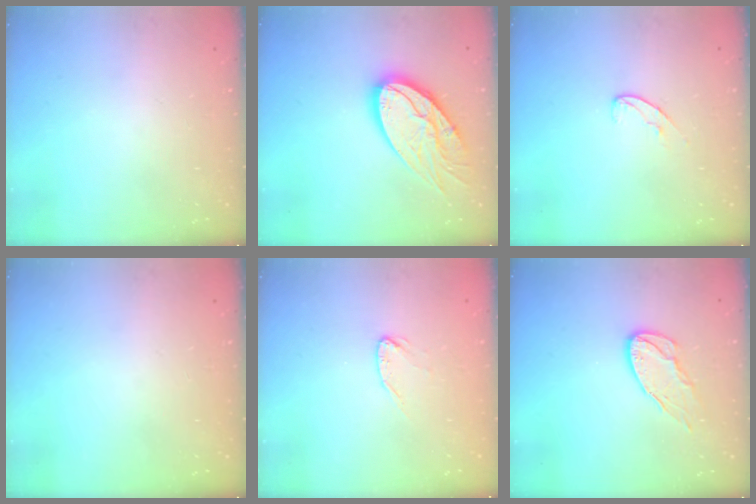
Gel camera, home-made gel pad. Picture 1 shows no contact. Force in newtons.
{"total": 18.2, "press": 18.1, "slide": 1.7}
{"total": 6.1, "press": 6.1, "slide": 0.5}
{"total": 0.0}
{"total": 4.0, "press": 3.9, "slide": 0.4}
{"total": 8.9, "press": 8.9, "slide": 0.3}